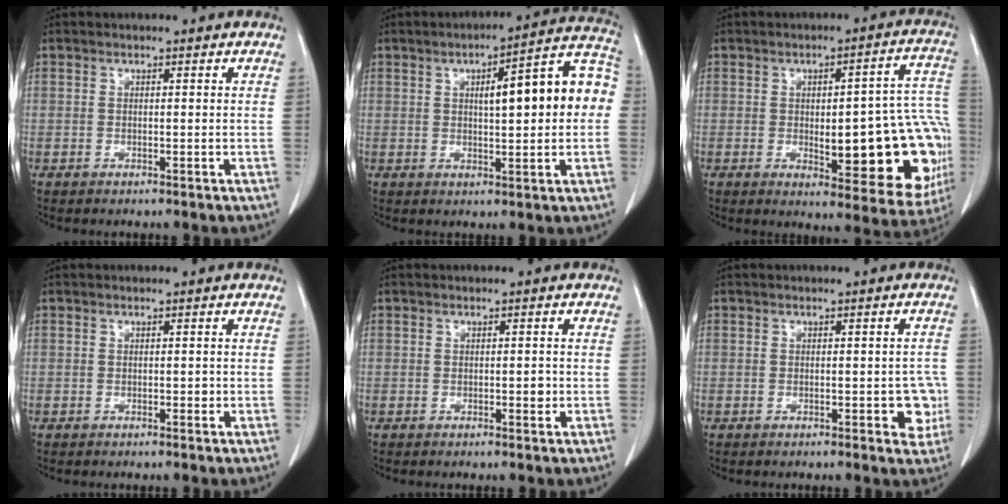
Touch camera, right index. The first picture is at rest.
{"total": 13.9, "force": [1.6, 2.8, 13.5], "torque": [-0.182, 0.042, 0.020]}
{"total": 20.9, "force": [-2.9, 6.1, 19.7], "torque": [-0.158, 0.027, -0.013]}
{"total": 0.6, "force": [-0.1, 0.3, 0.4], "torque": [-0.005, 0.001, -0.002]}
{"total": 1.2, "force": [-0.2, 0.5, 1.1], "torque": [-0.016, 0.000, -0.001]}
{"total": 4.0, "force": [-0.9, 1.8, 3.5], "torque": [-0.026, 0.006, -0.011]}